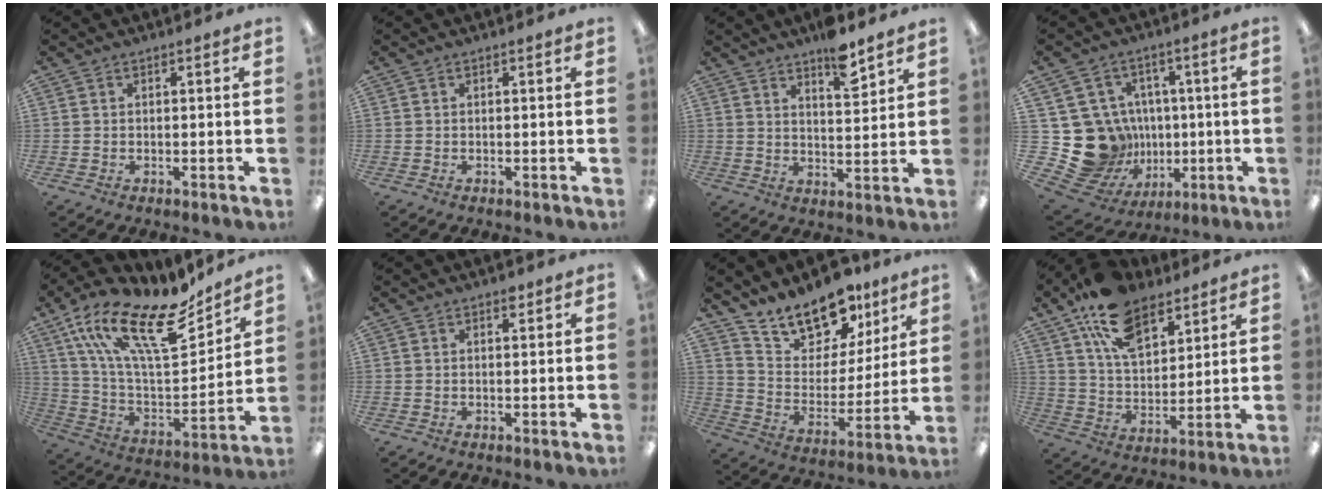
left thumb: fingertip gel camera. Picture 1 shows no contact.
{"total": 0.0}
{"total": 9.0, "force": [7.2, 2.1, 4.9], "torque": [-0.068, -0.048, 0.121]}
{"total": 18.4, "force": [-1.8, 17.2, 6.3], "torque": [-0.147, -0.003, 0.014]}
{"total": 23.3, "force": [14.8, 8.4, 15.9], "torque": [-0.294, -0.086, 0.257]}
{"total": 1.2, "force": [0.9, 0.5, 0.6], "torque": [0.003, -0.006, 0.012]}
{"total": 16.3, "force": [13.5, 7.8, 4.8], "torque": [-0.091, -0.102, 0.246]}
{"total": 16.8, "force": [11.1, 8.9, 8.9], "torque": [-0.161, -0.044, 0.203]}